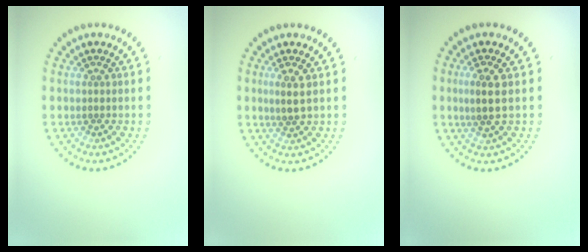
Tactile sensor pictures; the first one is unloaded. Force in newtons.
{"total": 1.8, "press": 1.7, "slide": 0.8}
{"total": 2.4, "press": 2.2, "slide": 0.9}